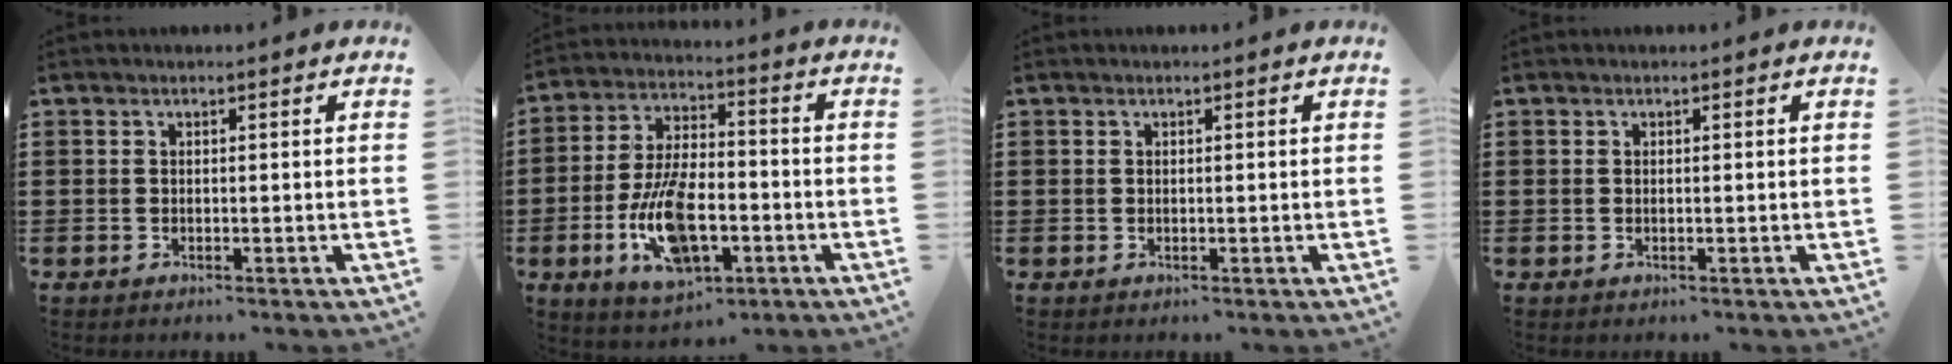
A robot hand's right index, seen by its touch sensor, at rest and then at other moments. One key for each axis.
{"total": 12.1, "fx": -4.2, "fy": 5.6, "fz": 9.8, "tx": -0.208, "ty": 0.002, "tz": -0.073}
{"total": 0.0}
{"total": 0.0}